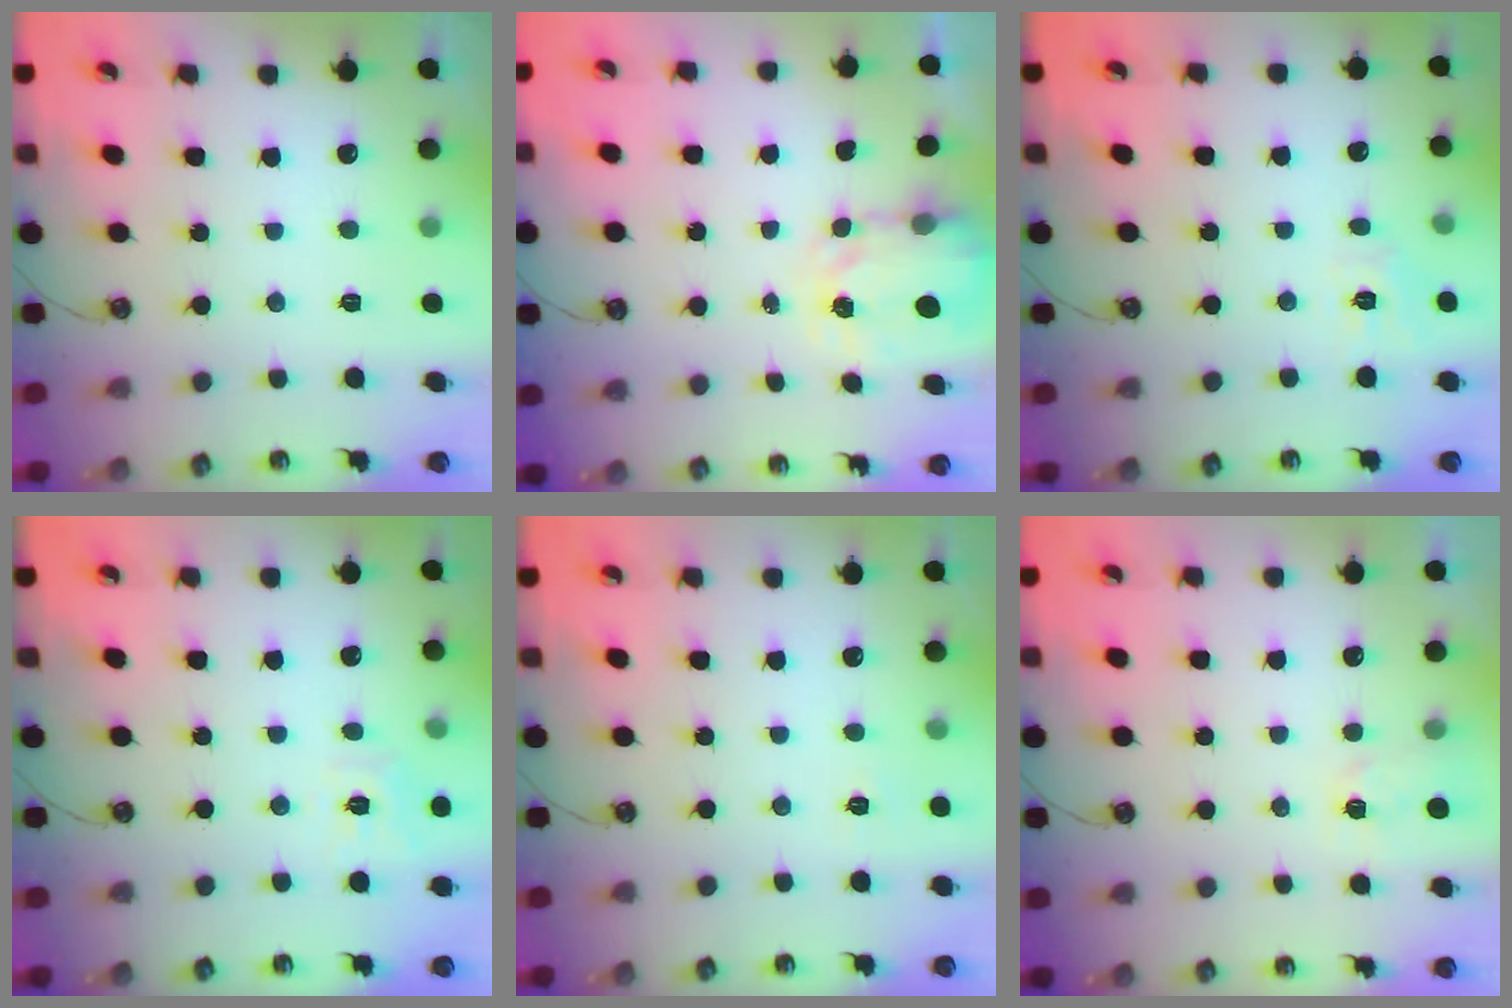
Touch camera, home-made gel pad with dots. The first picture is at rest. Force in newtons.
{"total": 3.6, "press": 3.5, "slide": 0.5}
{"total": 5.8, "press": 5.8, "slide": 0.5}
{"total": 7.6, "press": 7.6, "slide": 0.4}
{"total": 2.7, "press": 2.7, "slide": 0.4}
{"total": 2.9, "press": 2.9, "slide": 0.5}